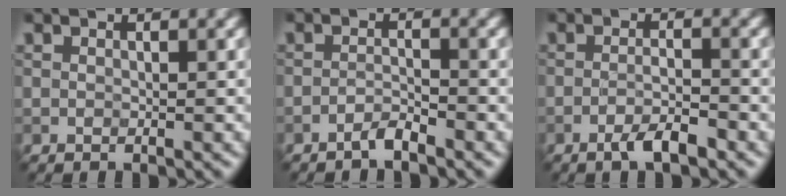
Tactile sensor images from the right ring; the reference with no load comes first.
{"total": 1.5, "force": [-1.2, 0.2, 0.8], "torque": [-0.014, 0.005, -0.027]}
{"total": 2.7, "force": [-1.7, 0.4, 2.1], "torque": [-0.038, 0.003, -0.035]}